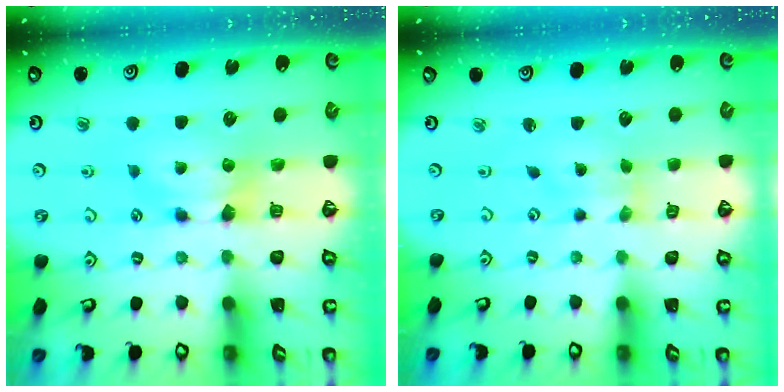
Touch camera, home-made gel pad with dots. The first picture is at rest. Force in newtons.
{"total": 1.9, "press": 1.6, "slide": 0.9}